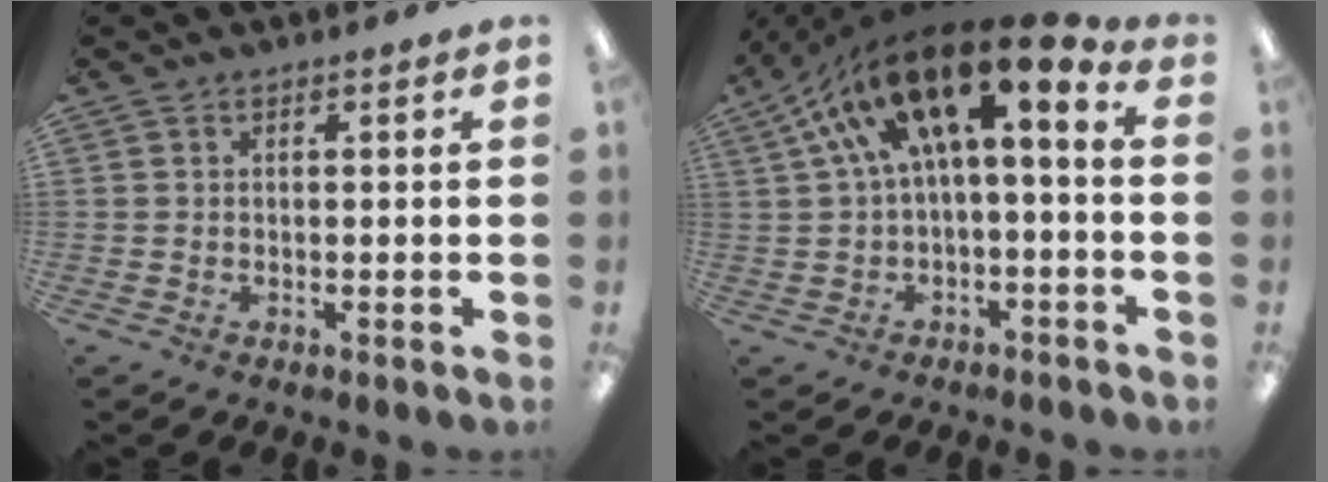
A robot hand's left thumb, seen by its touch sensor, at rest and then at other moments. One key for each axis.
{"total": 16.1, "fx": 6.2, "fy": 5.9, "fz": 13.6, "tx": -0.243, "ty": -0.038, "tz": 0.099}